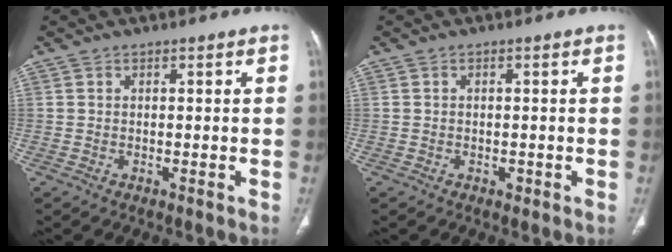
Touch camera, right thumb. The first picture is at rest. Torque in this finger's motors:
{"motor_torque": [0.22, 0.05, 0.09, 0.14, 0.01]}